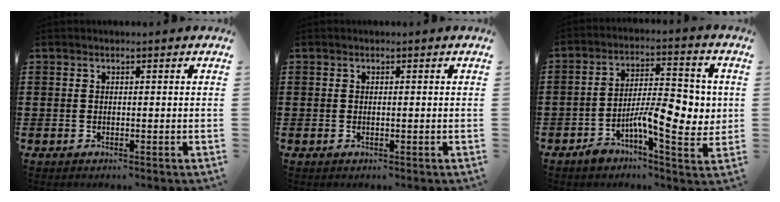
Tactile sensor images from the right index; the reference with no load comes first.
{"total": 0.0}
{"total": 9.9, "force": [-2.1, 4.2, 8.7], "torque": [-0.122, 0.002, -0.036]}